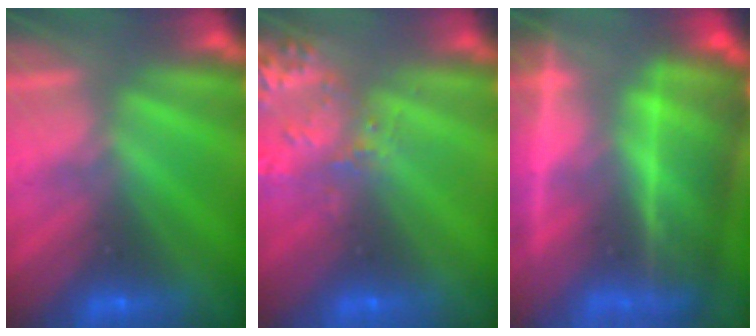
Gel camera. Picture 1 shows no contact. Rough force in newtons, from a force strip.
{"total": 2.7}
{"total": 5.6}